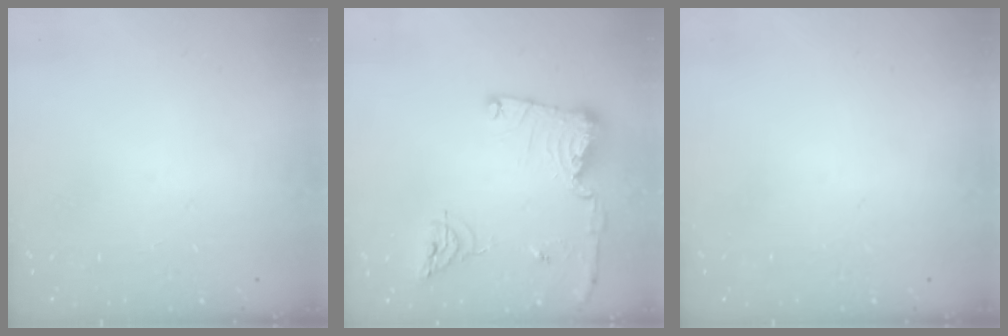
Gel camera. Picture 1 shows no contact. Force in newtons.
{"total": 14.9, "press": 14.8, "slide": 1.6}
{"total": 0.0}